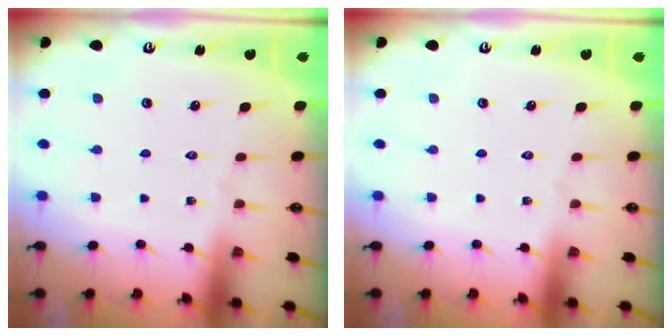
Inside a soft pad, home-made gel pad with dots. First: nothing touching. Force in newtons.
{"total": 0.0}